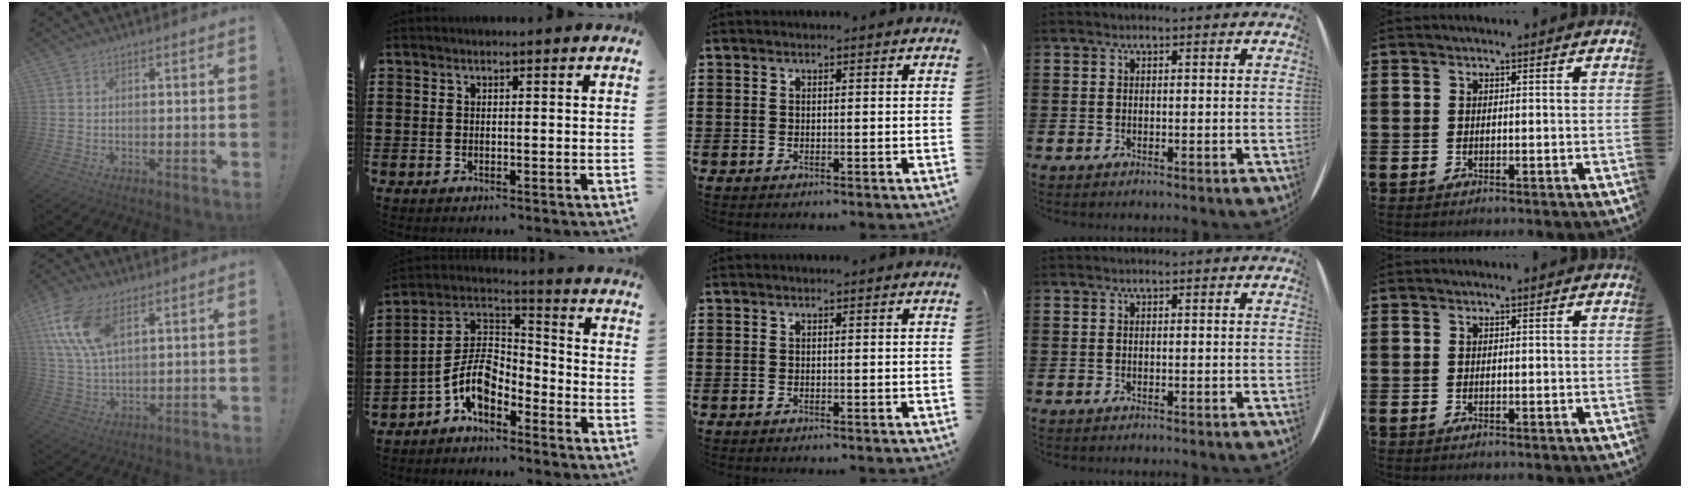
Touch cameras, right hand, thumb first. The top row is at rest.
{"thumb": {"total": 14.5, "force": [6.8, 7.5, 10.4], "torque": [-0.209, -0.017, 0.126]}, "index": {"total": 8.0, "force": [-4.4, 4.2, 5.3], "torque": [-0.132, -0.013, -0.093]}}